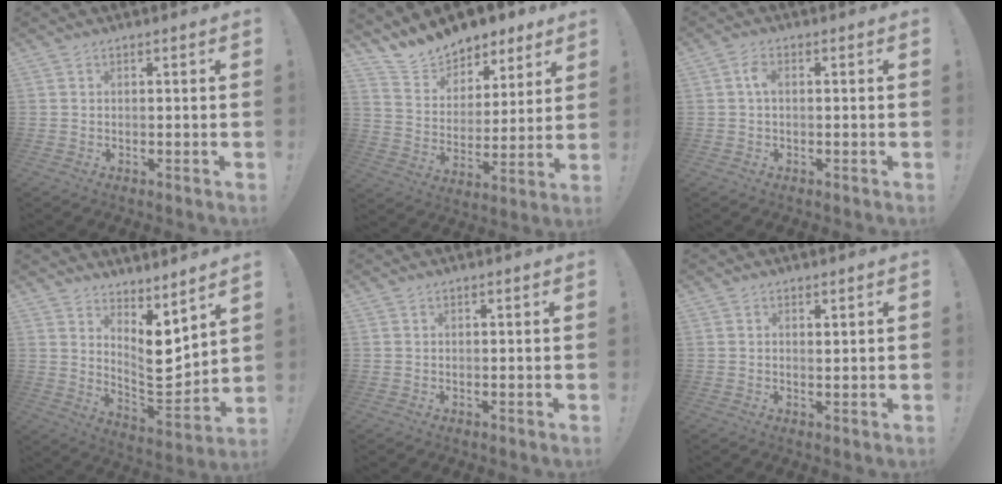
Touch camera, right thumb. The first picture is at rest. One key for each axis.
{"total": 11.5, "fx": 10.6, "fy": 4.1, "fz": 1.3, "tx": -0.048, "ty": -0.091, "tz": 0.195}
{"total": 3.1, "fx": 0.3, "fy": 1.7, "fz": 2.6, "tx": -0.045, "ty": 0.008, "tz": 0.004}
{"total": 9.4, "fx": 4.9, "fy": 4.1, "fz": 6.9, "tx": -0.077, "ty": -0.065, "tz": 0.090}
{"total": 0.0}
{"total": 1.4, "fx": 1.4, "fy": 0.4, "fz": 0.0, "tx": 0.014, "ty": -0.005, "tz": 0.022}